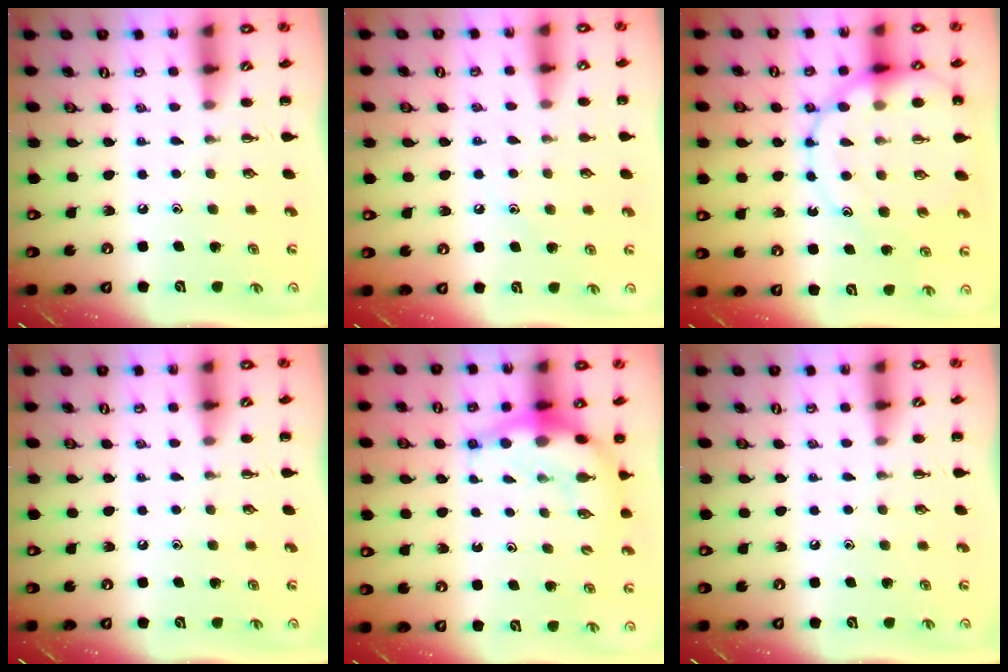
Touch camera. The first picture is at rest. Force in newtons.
{"total": 7.8, "press": 7.5, "slide": 2.1}
{"total": 17.6, "press": 17.3, "slide": 2.9}
{"total": 0.0}
{"total": 9.3, "press": 9.0, "slide": 2.2}
{"total": 0.0}